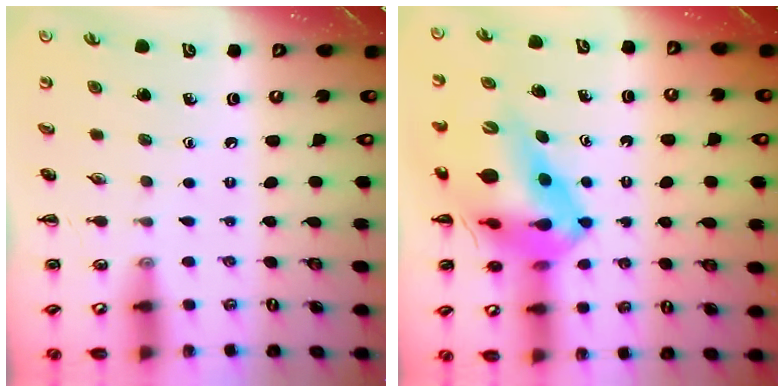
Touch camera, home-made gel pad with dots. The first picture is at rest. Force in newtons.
{"total": 15.5, "press": 14.8, "slide": 4.6}